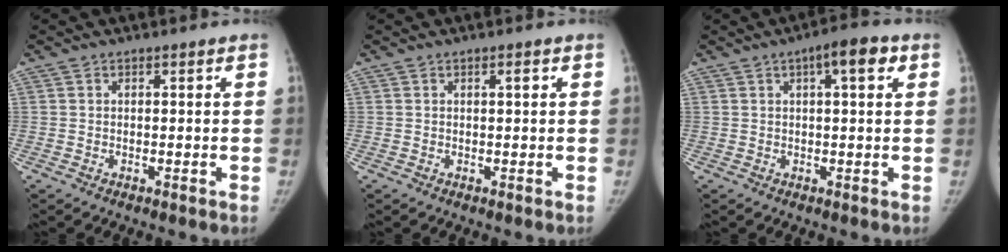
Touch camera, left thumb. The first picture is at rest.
{"total": 0.7, "force": [0.2, 0.1, 0.7], "torque": [-0.011, 0.003, 0.003]}
{"total": 5.8, "force": [2.3, 1.7, 5.1], "torque": [-0.065, 0.010, 0.026]}